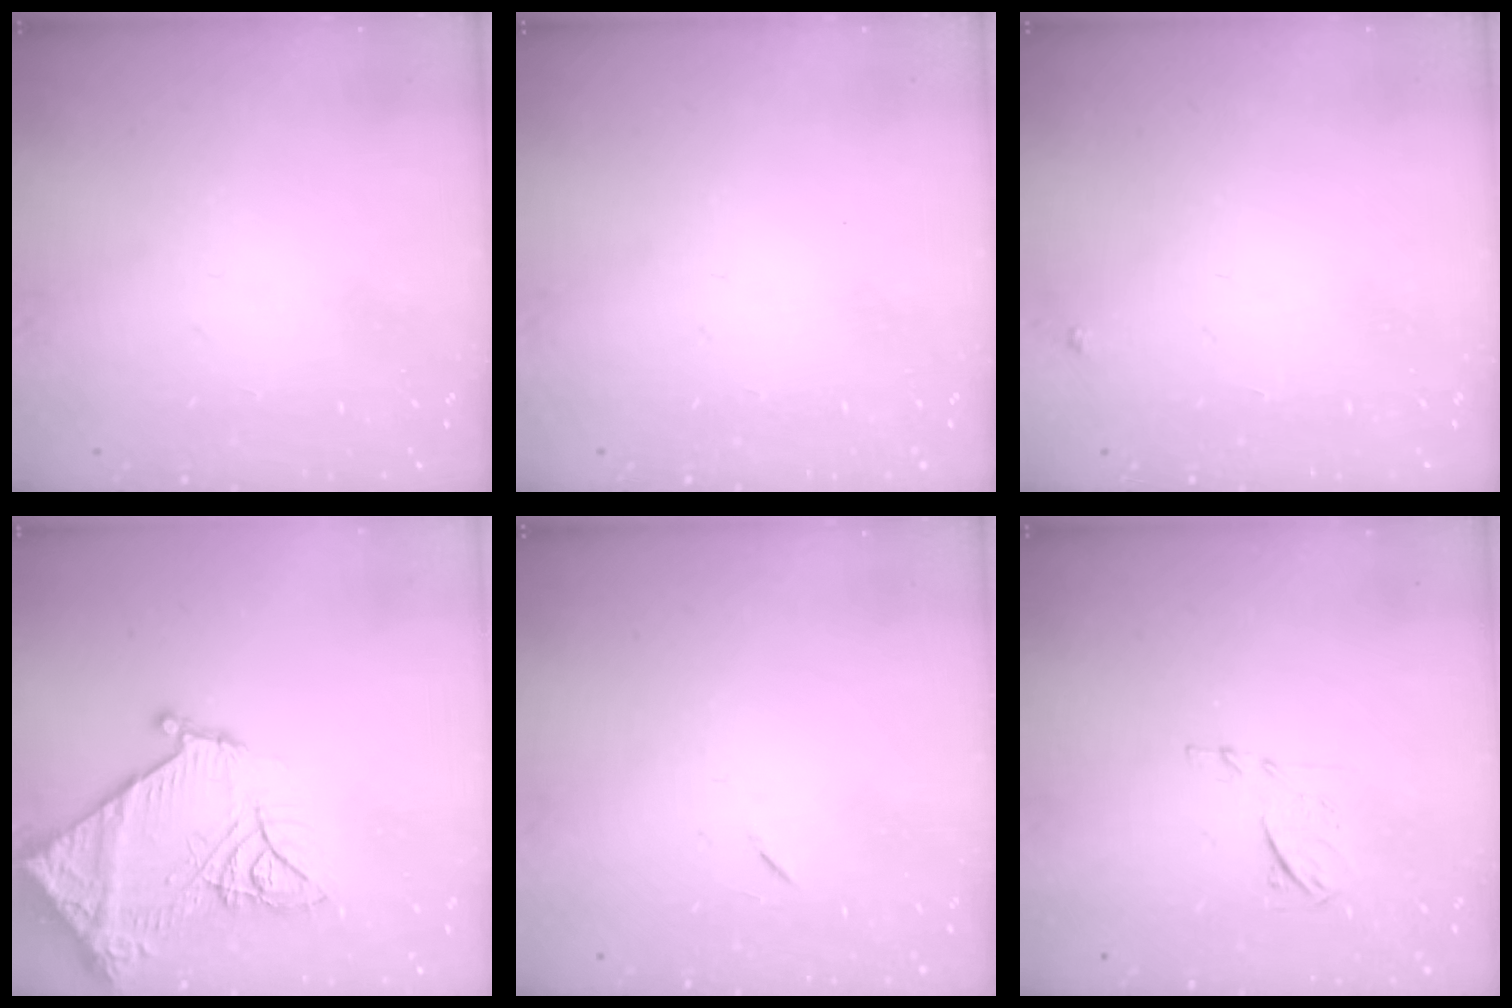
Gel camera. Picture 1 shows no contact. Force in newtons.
{"total": 0.0}
{"total": 2.7, "press": 2.7, "slide": 0.3}
{"total": 19.9, "press": 19.8, "slide": 2.1}
{"total": 4.9, "press": 4.5, "slide": 1.9}
{"total": 6.6, "press": 6.6, "slide": 0.9}